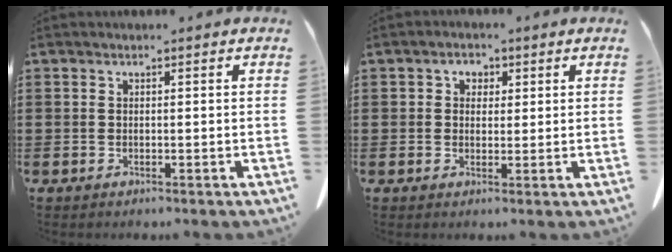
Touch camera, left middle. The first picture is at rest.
{"total": 2.0, "force": [0.6, 1.8, 0.7], "torque": [-0.021, 0.009, 0.009]}